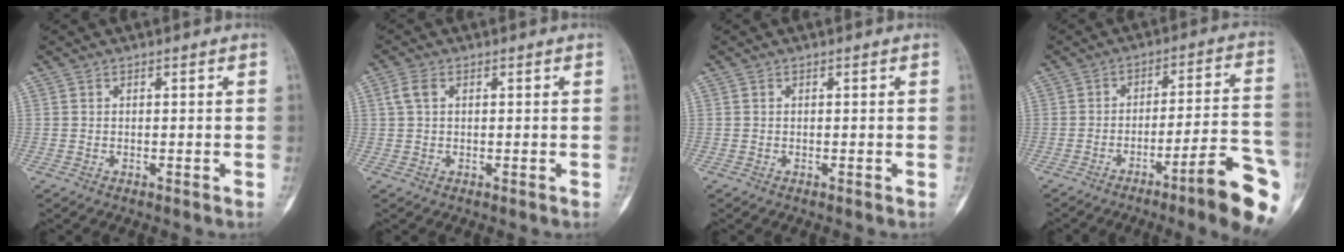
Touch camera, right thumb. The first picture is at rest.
{"total": 2.6, "force": [0.6, 1.5, 2.0], "torque": [-0.046, 0.005, 0.008]}
{"total": 0.0}
{"total": 15.2, "force": [-7.9, 1.8, 12.9], "torque": [-0.150, 0.054, -0.109]}